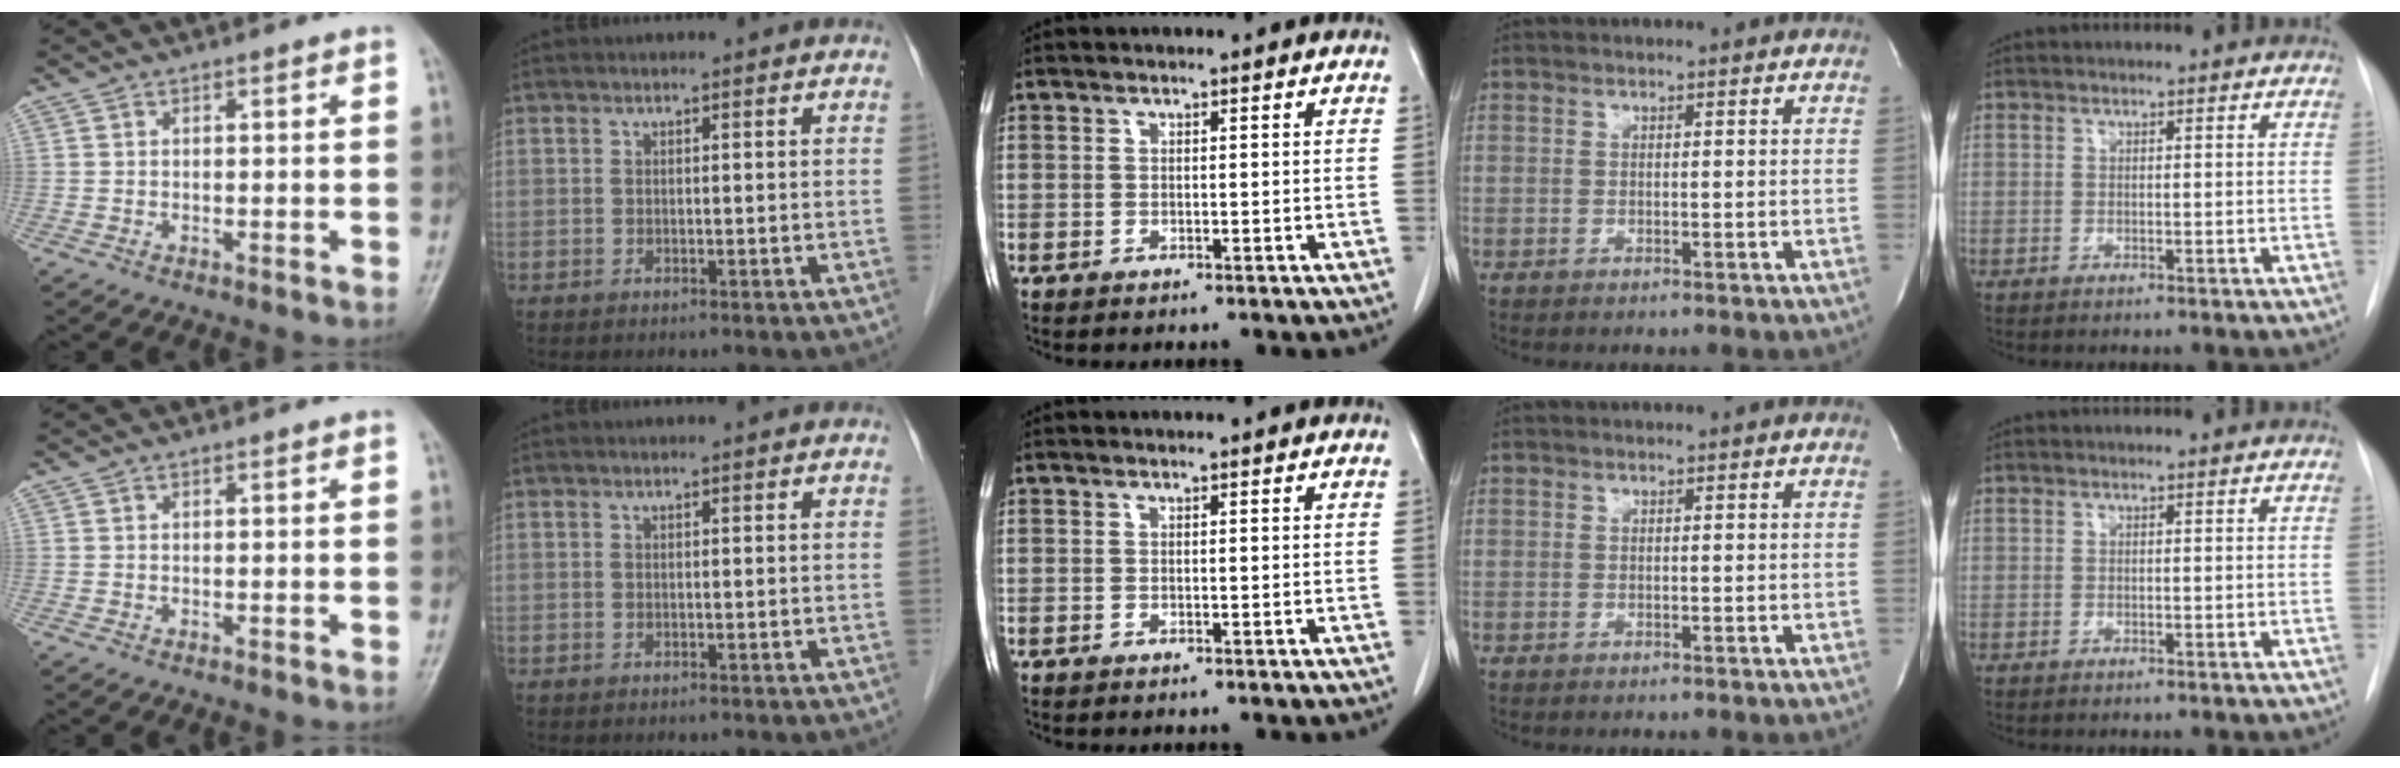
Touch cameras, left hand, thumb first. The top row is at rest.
{}